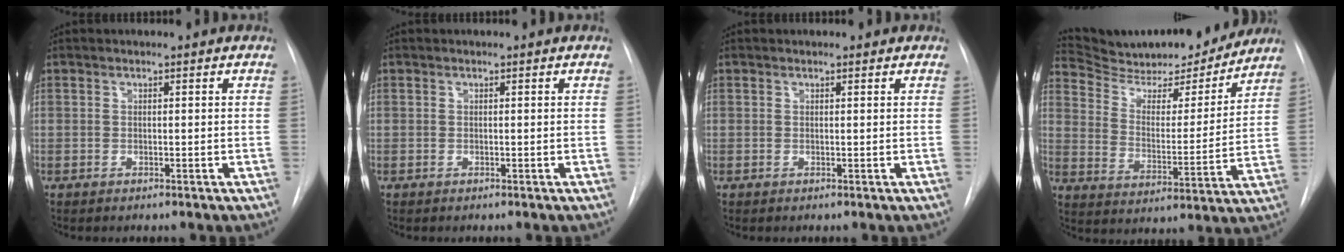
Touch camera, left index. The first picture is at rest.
{"total": 0.0}
{"total": 0.8, "force": [0.6, 0.4, 0.2], "torque": [-0.008, 0.001, 0.006]}
{"total": 18.3, "force": [17.3, 3.2, 5.0], "torque": [-0.080, -0.016, 0.262]}